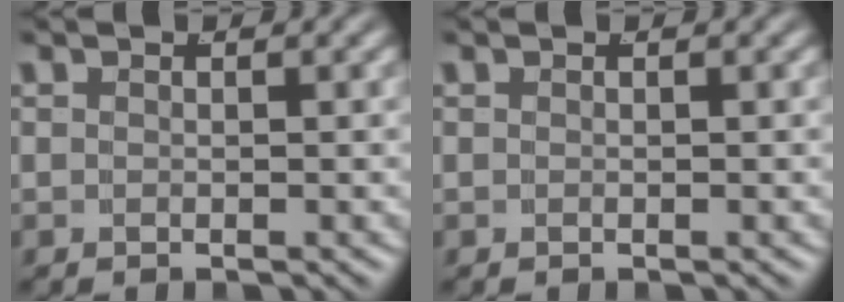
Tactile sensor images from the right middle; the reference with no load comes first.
{"total": 0.0}